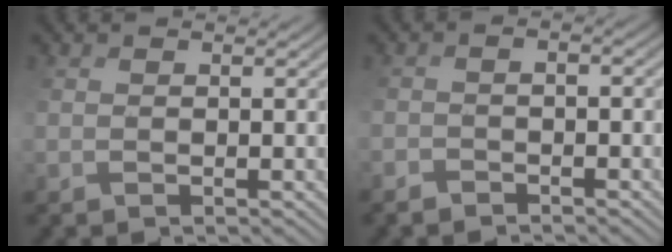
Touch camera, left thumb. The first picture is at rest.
{"total": 2.7, "force": [-2.4, 0.6, 0.9], "torque": [-0.011, 0.001, -0.049]}